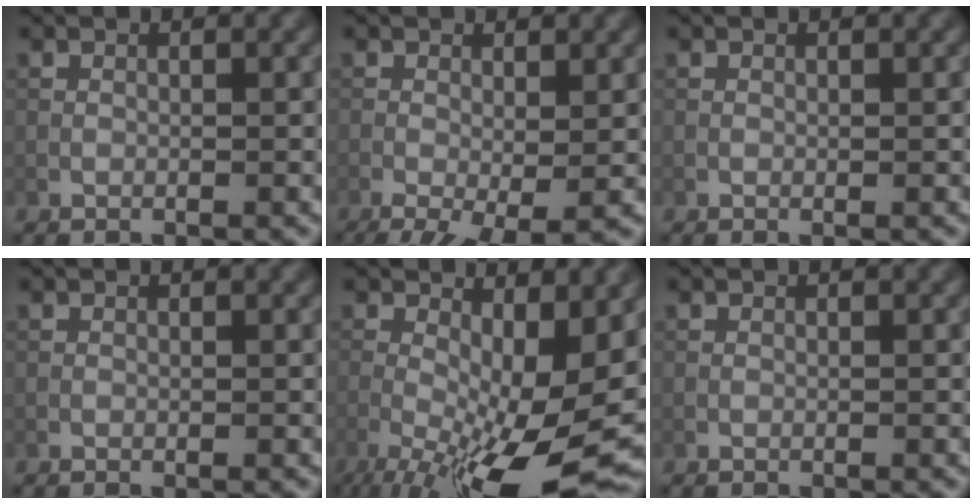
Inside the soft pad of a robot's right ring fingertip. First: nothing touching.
{"total": 5.3, "force": [-2.2, 1.7, 4.5], "torque": [-0.082, -0.009, -0.033]}
{"total": 0.0}
{"total": 0.0}
{"total": 14.6, "force": [-4.2, 5.0, 13.1], "torque": [-0.212, -0.012, -0.061]}
{"total": 0.0}